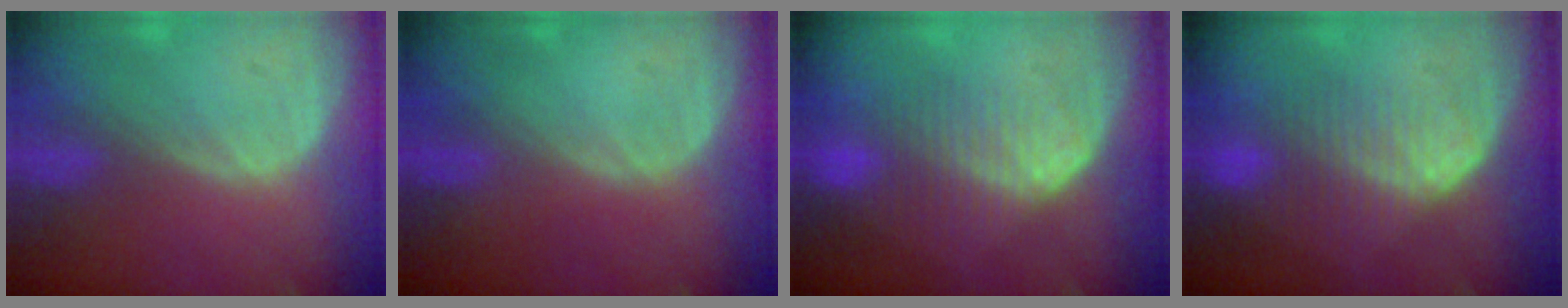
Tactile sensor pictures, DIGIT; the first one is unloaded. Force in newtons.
{"total": 0.0}
{"total": 7.9, "press": 7.4, "slide": 2.5}
{"total": 7.9, "press": 7.4, "slide": 2.5}